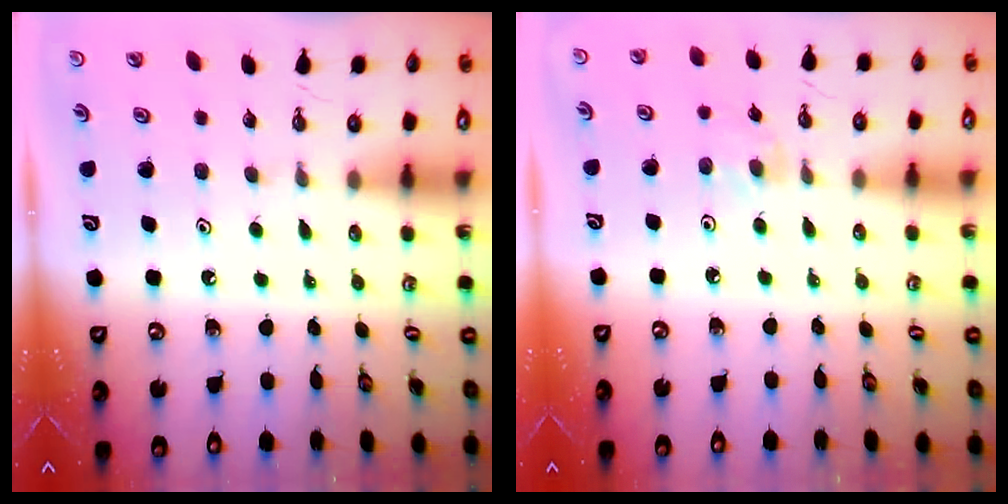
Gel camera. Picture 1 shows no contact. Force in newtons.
{"total": 2.3, "press": 2.3, "slide": 0.4}